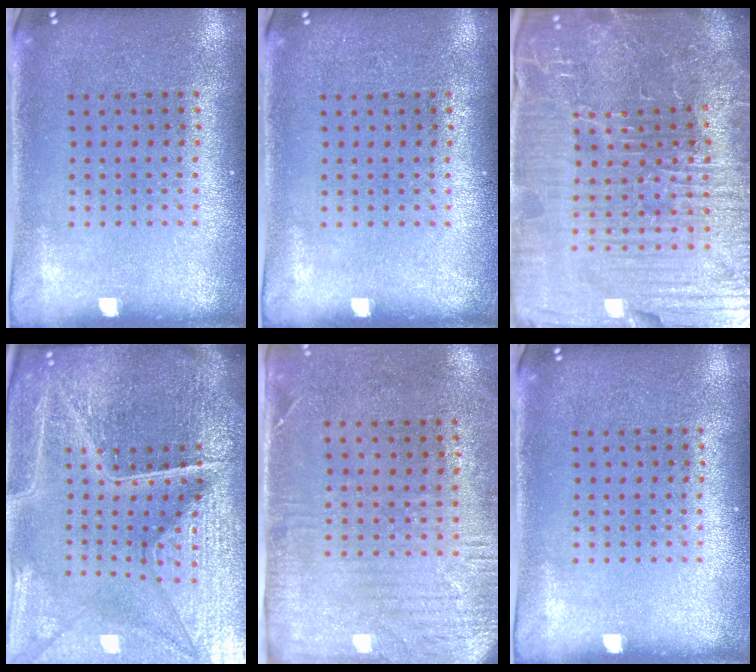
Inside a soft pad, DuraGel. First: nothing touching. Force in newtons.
{"total": 0.0}
{"total": 7.1, "press": 6.5, "slide": 3.0}
{"total": 6.7, "press": 5.9, "slide": 3.1}
{"total": 2.9, "press": 2.3, "slide": 1.7}
{"total": 0.0}